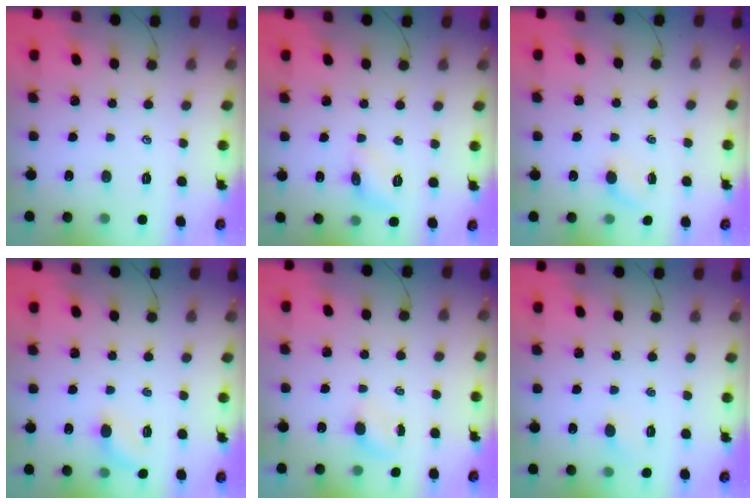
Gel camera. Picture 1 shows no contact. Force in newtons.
{"total": 6.7, "press": 6.5, "slide": 1.6}
{"total": 2.8, "press": 2.7, "slide": 0.8}
{"total": 6.8, "press": 6.5, "slide": 2.0}
{"total": 3.2, "press": 3.0, "slide": 1.1}
{"total": 3.3, "press": 3.1, "slide": 0.9}